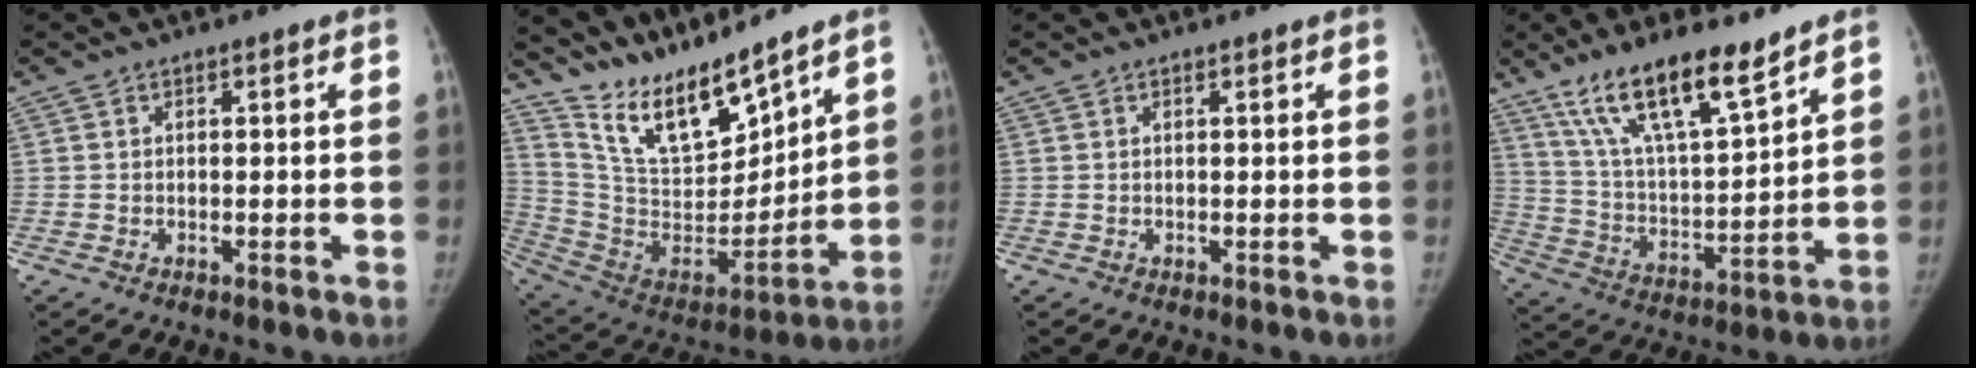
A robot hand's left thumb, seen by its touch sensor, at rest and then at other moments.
{"total": 17.6, "force": [15.2, 4.4, 7.6], "torque": [-0.097, -0.105, 0.294]}
{"total": 0.0}
{"total": 17.6, "force": [12.4, 4.6, 11.5], "torque": [-0.180, -0.062, 0.235]}